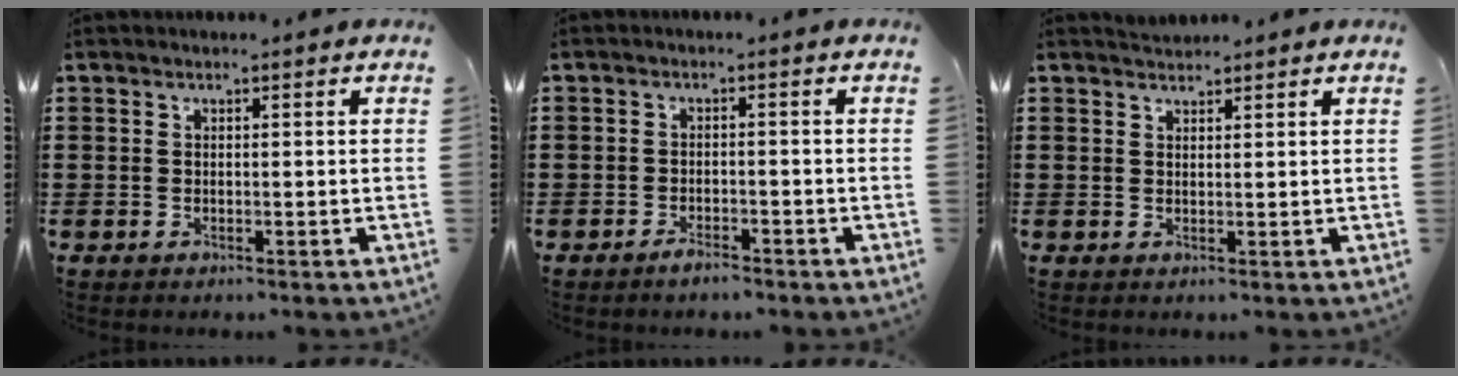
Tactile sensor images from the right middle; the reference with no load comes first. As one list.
[{"total": 1.9, "force": [-1.8, 0.1, 0.8], "torque": [-0.016, -0.004, -0.033]}, {"total": 1.4, "force": [1.4, 0.2, -0.2], "torque": [-0.001, 0.002, 0.027]}]